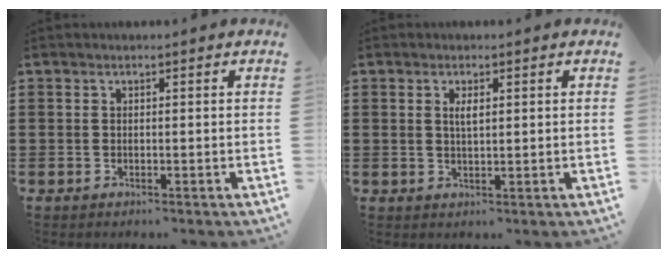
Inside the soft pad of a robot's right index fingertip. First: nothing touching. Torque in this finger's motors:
{"motor_torque": [0.10, 0.02, 0.07, 0.05]}